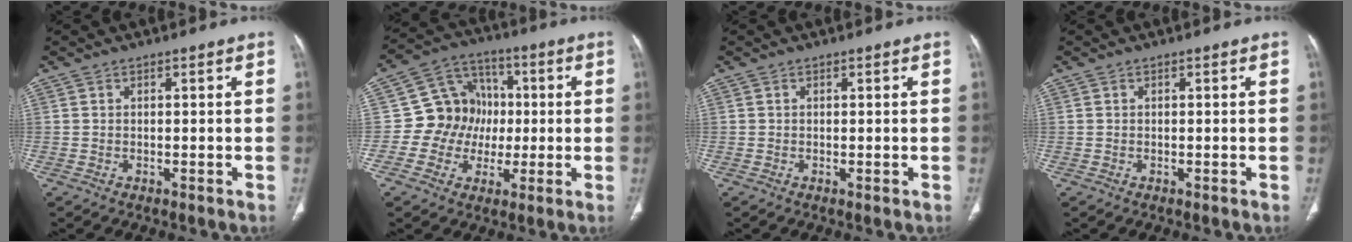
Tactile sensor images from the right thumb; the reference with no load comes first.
{"total": 11.5, "force": [-0.3, 10.6, 4.6], "torque": [-0.024, 0.025, -0.012]}
{"total": 0.0}
{"total": 0.0}